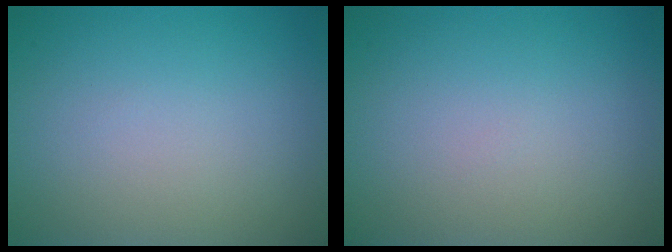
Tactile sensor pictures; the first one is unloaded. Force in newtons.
{"total": 0.0}